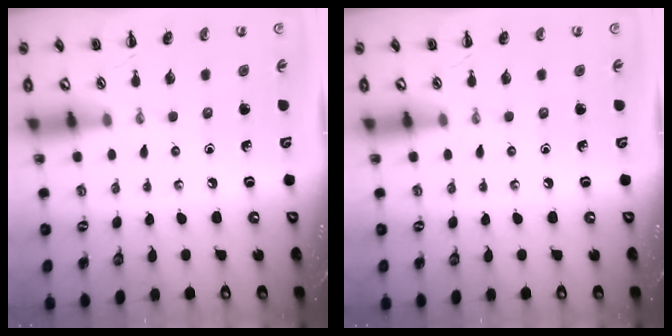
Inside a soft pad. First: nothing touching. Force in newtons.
{"total": 0.0}